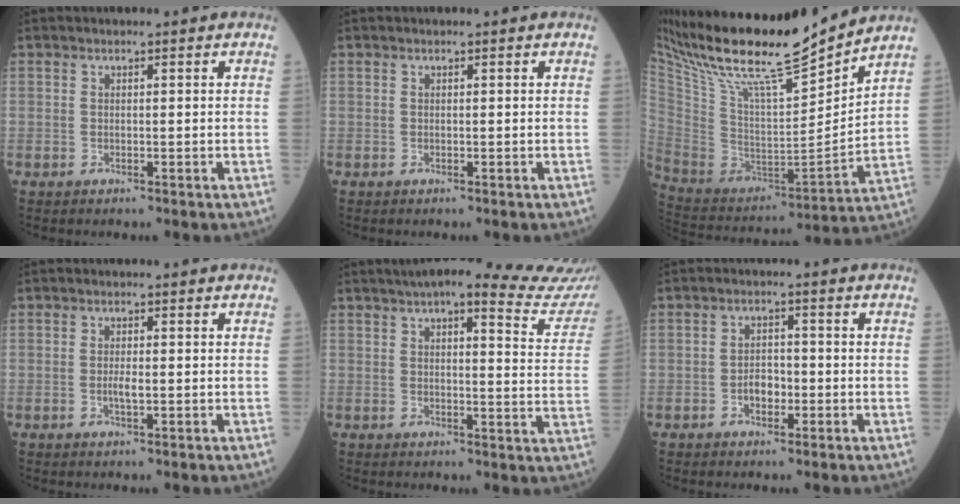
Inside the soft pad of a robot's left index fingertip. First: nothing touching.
{"total": 0.0}
{"total": 23.7, "force": [19.8, 2.2, 12.8], "torque": [-0.240, -0.007, 0.346]}
{"total": 1.7, "force": [-0.3, 0.4, 1.6], "torque": [-0.034, 0.000, -0.004]}
{"total": 19.0, "force": [17.5, 1.4, 7.2], "torque": [-0.083, -0.046, 0.189]}
{"total": 3.0, "force": [-1.1, 1.8, 2.1], "torque": [-0.035, 0.007, -0.021]}